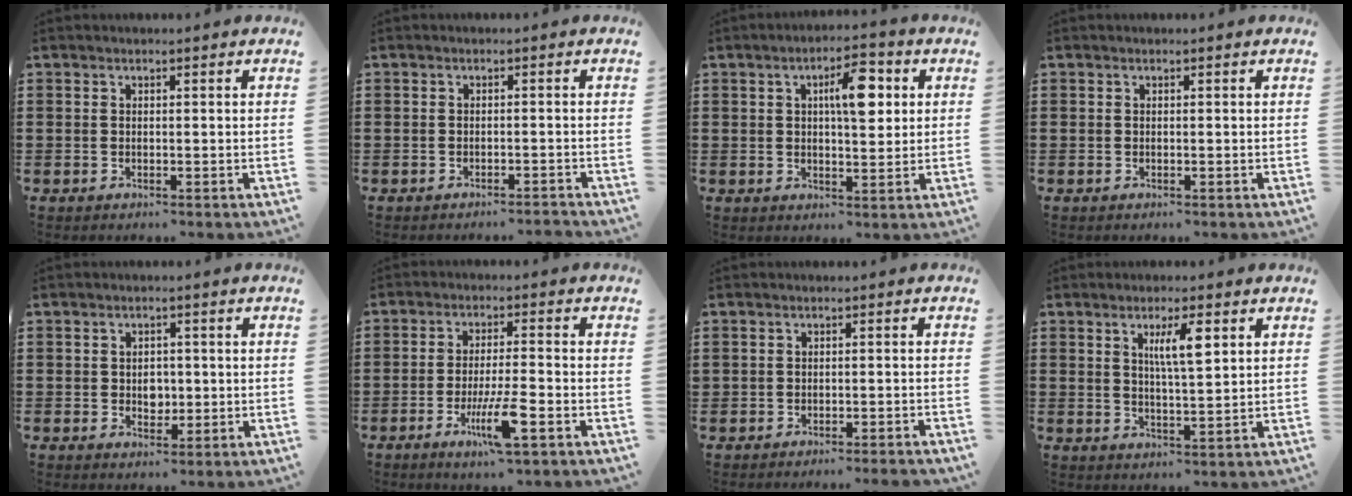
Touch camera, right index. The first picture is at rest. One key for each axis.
{"total": 1.2, "fx": -1.1, "fy": -0.1, "fz": 0.2, "tx": -0.007, "ty": -0.001, "tz": -0.022}
{"total": 6.9, "fx": 1.9, "fy": 2.5, "fz": 6.1, "tx": -0.100, "ty": 0.002, "tz": 0.024}
{"total": 0.0}
{"total": 2.5, "fx": -0.1, "fy": 2.0, "fz": 1.6, "tx": -0.018, "ty": 0.000, "tz": -0.006}
{"total": 7.4, "fx": -3.2, "fy": 0.7, "fz": 6.6, "tx": -0.132, "ty": -0.015, "tz": -0.059}
{"total": 1.3, "fx": -1.3, "fy": -0.2, "fz": 0.3, "tx": -0.006, "ty": 0.002, "tz": -0.026}
{"total": 5.4, "fx": 2.1, "fy": 1.2, "fz": 4.9, "tx": -0.093, "ty": 0.006, "tz": 0.031}